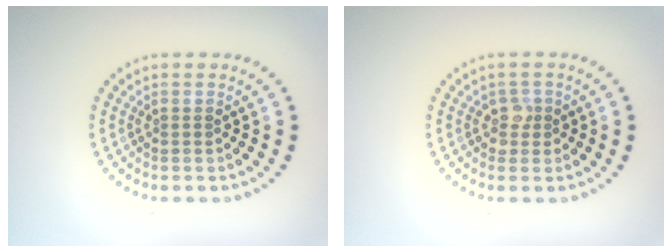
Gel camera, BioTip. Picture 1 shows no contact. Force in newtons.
{"total": 1.5, "press": 1.3, "slide": 0.9}